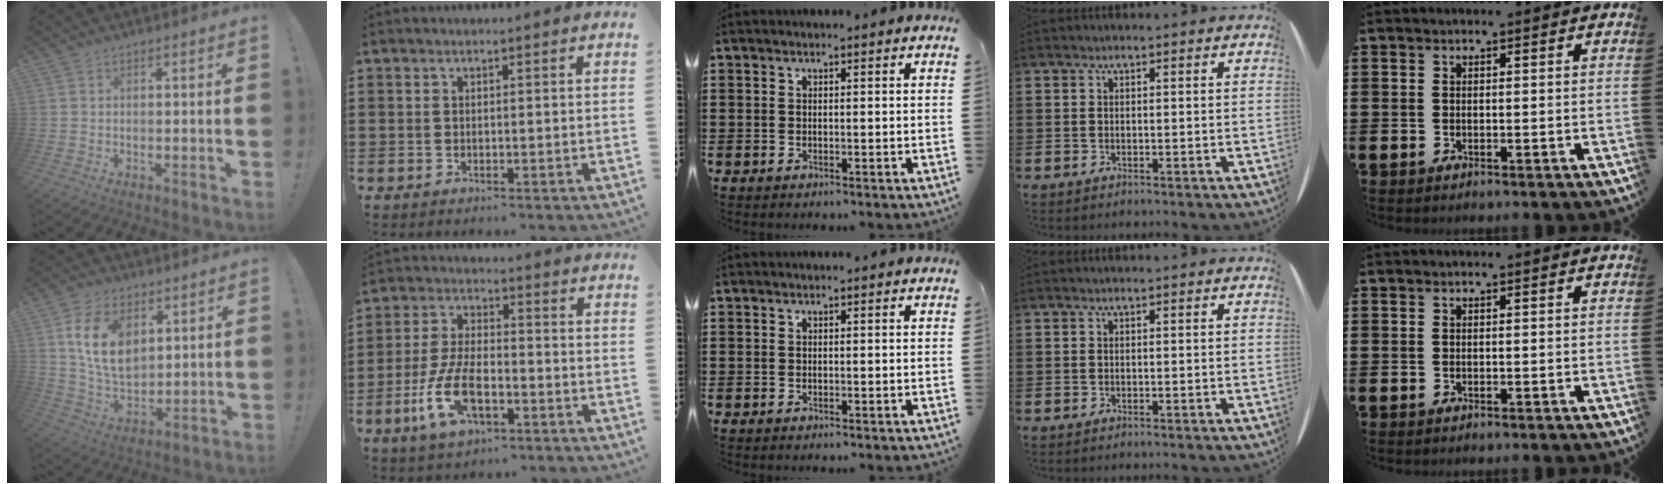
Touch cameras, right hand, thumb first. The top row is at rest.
{"thumb": {"total": 14.0, "force": [5.3, 9.4, 8.9], "torque": [-0.162, -0.013, 0.103]}, "index": {"total": 9.4, "force": [-3.8, 4.3, 7.4], "torque": [-0.175, -0.006, -0.076]}}